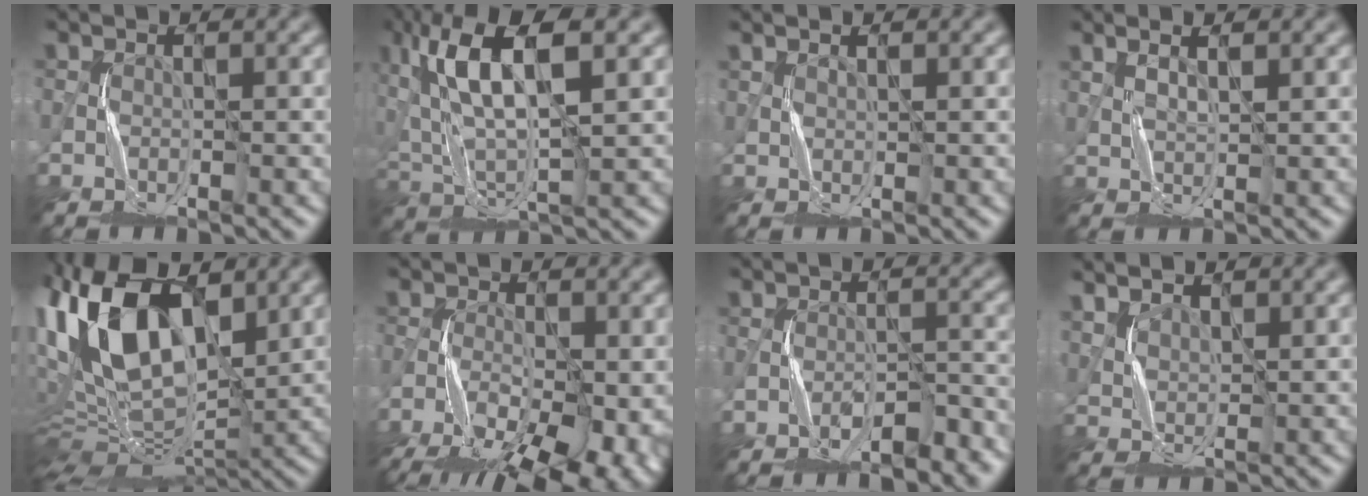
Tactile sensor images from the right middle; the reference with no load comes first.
{"total": 10.6, "force": [4.0, 3.7, 9.0], "torque": [-0.186, 0.014, 0.077]}
{"total": 0.7, "force": [0.7, -0.1, -0.2], "torque": [0.001, -0.002, 0.014]}
{"total": 2.2, "force": [1.8, 0.5, 1.2], "torque": [-0.016, -0.001, 0.018]}
{"total": 14.8, "force": [5.0, 7.5, 11.7], "torque": [-0.230, 0.012, 0.083]}
{"total": 13.1, "force": [-8.1, 5.4, 8.7], "torque": [-0.151, -0.046, -0.111]}
{"total": 3.8, "force": [-3.0, 1.0, 2.1], "torque": [-0.029, -0.001, -0.046]}
{"total": 3.0, "force": [2.7, 0.9, 0.9], "torque": [-0.022, 0.006, 0.049]}